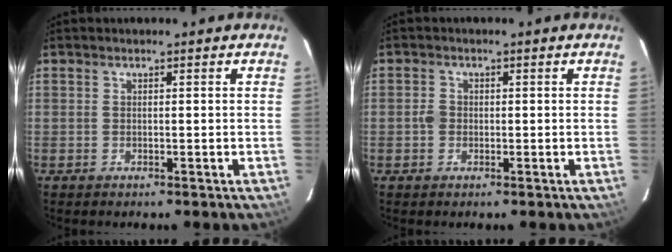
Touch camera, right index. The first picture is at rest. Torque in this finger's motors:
{"motor_torque": [0.45, -0.02, 0.26, 0.05]}